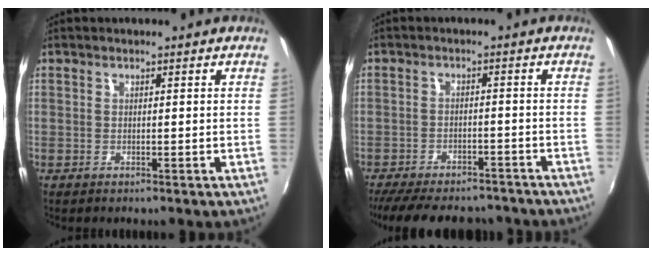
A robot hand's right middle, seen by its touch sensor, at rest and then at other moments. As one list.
[{"total": 17.3, "force": [-14.4, 6.0, 7.5], "torque": [-0.165, -0.015, -0.199]}]